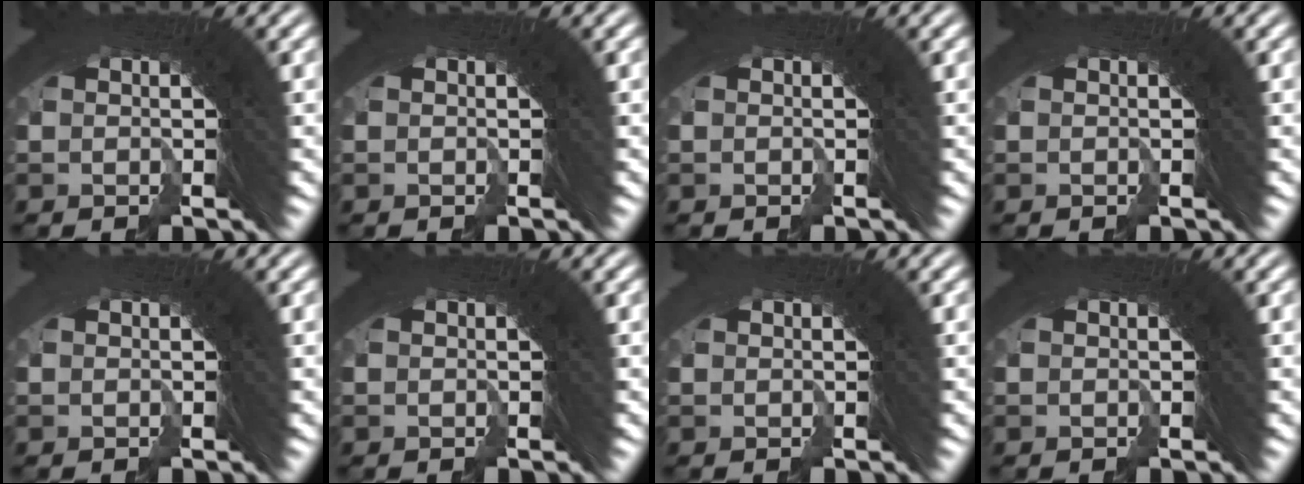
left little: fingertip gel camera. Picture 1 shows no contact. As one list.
[{"total": 0.0}, {"total": 0.0}, {"total": 0.0}, {"total": 1.2, "force": [-0.3, -0.8, -0.9], "torque": [0.017, -0.001, -0.005]}, {"total": 0.0}, {"total": 0.9, "force": [-0.2, -0.4, -0.8], "torque": [0.008, -0.005, -0.002]}, {"total": 0.0}]